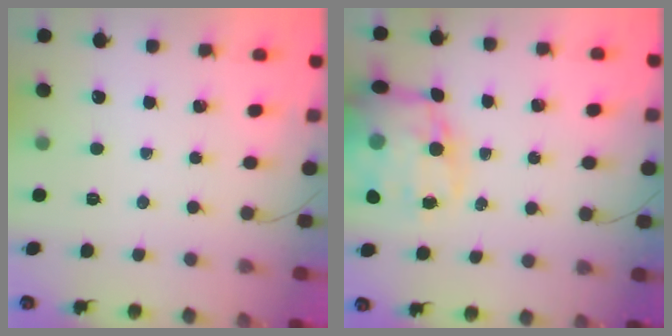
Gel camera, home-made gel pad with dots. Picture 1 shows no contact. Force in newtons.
{"total": 19.5, "press": 19.0, "slide": 4.4}